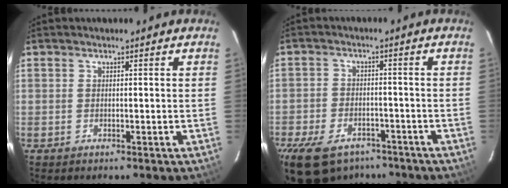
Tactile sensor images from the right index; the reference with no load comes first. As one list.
[{"total": 14.6, "force": [-9.9, 8.6, 6.5], "torque": [-0.166, 0.000, -0.151]}]